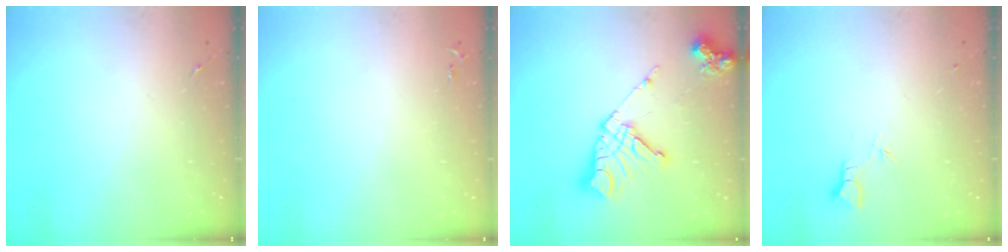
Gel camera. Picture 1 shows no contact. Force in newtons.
{"total": 2.5, "press": 2.5, "slide": 0.3}
{"total": 16.4, "press": 16.3, "slide": 1.9}
{"total": 1.8, "press": 1.8, "slide": 0.0}